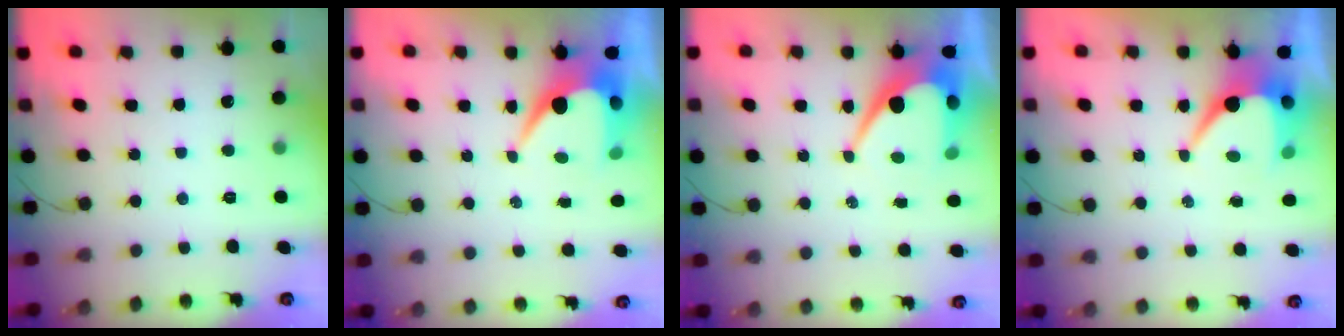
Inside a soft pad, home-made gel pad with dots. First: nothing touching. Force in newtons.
{"total": 8.5, "press": 8.4, "slide": 0.9}
{"total": 10.3, "press": 10.3, "slide": 0.5}
{"total": 8.7, "press": 8.7, "slide": 0.8}